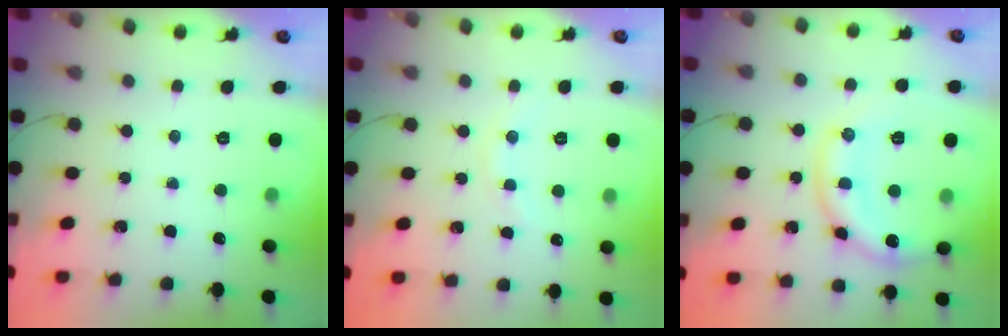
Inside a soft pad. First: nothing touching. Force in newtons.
{"total": 6.1, "press": 5.8, "slide": 1.8}
{"total": 12.4, "press": 12.4, "slide": 0.4}